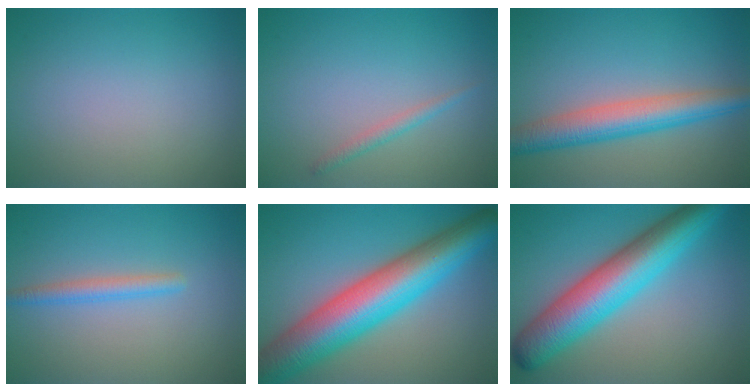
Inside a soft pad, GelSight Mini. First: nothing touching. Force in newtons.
{"total": 1.2, "press": 1.1, "slide": 0.0}
{"total": 5.6, "press": 5.6, "slide": 0.1}
{"total": 1.9, "press": 1.9, "slide": 0.0}
{"total": 11.6, "press": 11.6, "slide": 0.4}
{"total": 9.6, "press": 9.6, "slide": 0.1}